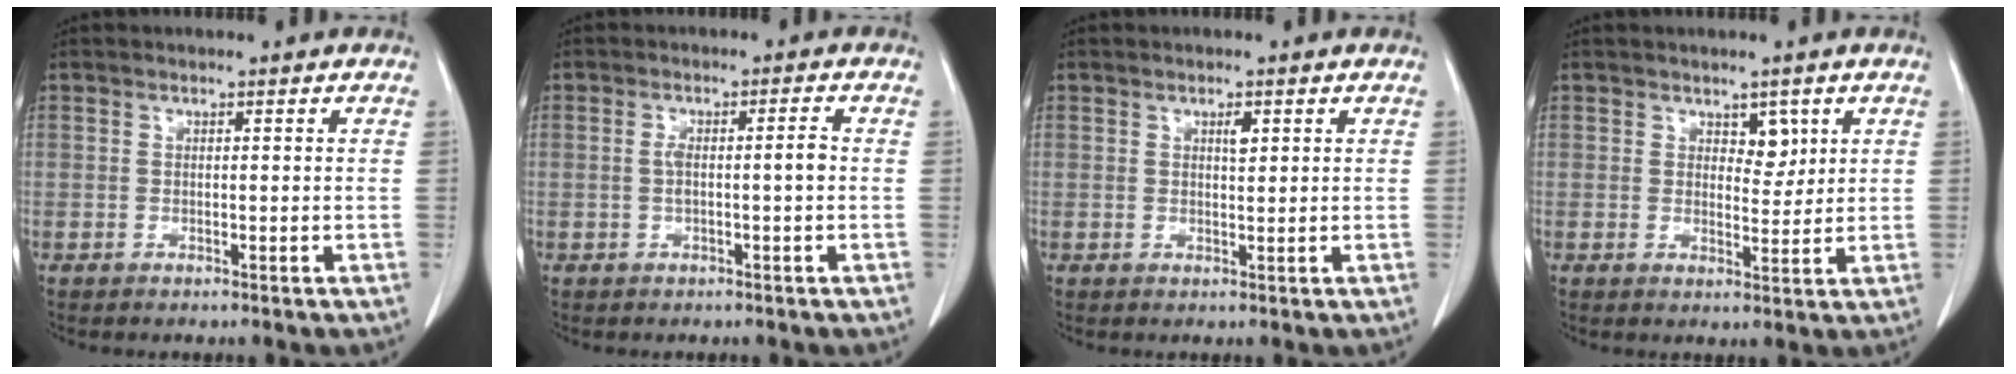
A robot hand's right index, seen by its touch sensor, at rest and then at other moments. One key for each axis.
{"total": 3.2, "fx": -0.2, "fy": 0.3, "fz": 3.2, "tx": -0.058, "ty": 0.011, "tz": 0.002}
{"total": 1.5, "fx": 0.7, "fy": 0.5, "fz": 1.2, "tx": -0.021, "ty": -0.002, "tz": 0.011}
{"total": 3.1, "fx": 1.6, "fy": 1.7, "fz": 2.0, "tx": -0.023, "ty": -0.003, "tz": 0.027}